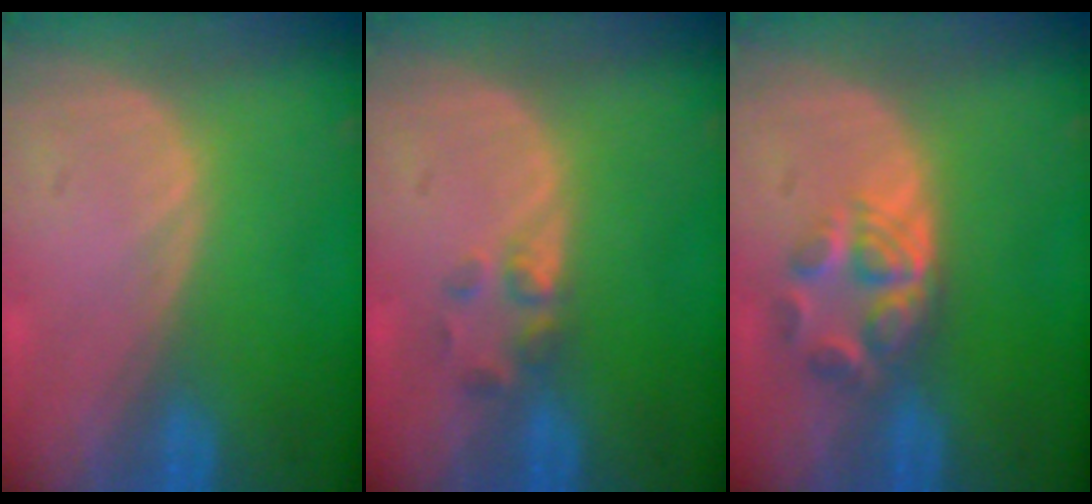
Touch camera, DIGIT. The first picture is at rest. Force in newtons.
{"total": 2.3, "press": 2.2, "slide": 0.8}
{"total": 6.0, "press": 5.0, "slide": 3.3}